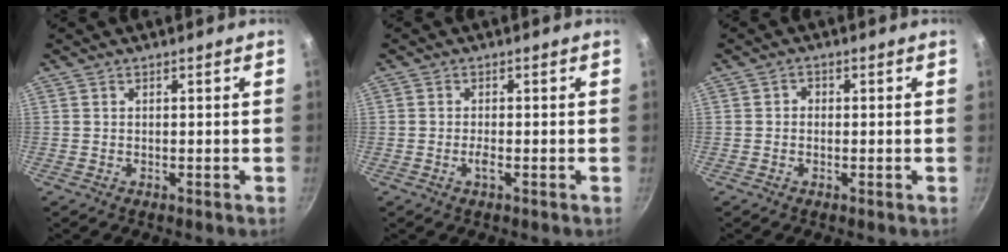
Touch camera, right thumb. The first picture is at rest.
{"total": 1.5, "force": [-0.6, 0.3, 1.3], "torque": [-0.031, 0.003, -0.015]}
{"total": 1.3, "force": [-0.2, 1.2, 0.6], "torque": [-0.008, 0.004, -0.006]}